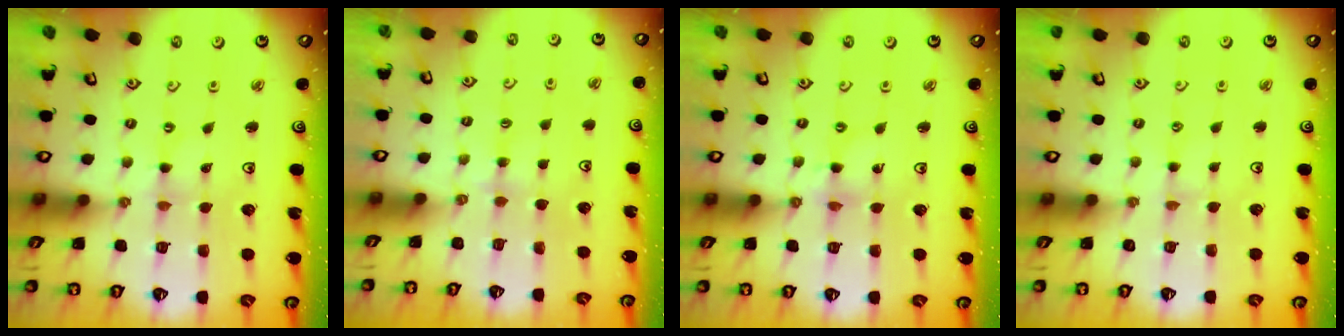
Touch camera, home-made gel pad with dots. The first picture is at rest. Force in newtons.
{"total": 2.3, "press": 2.3, "slide": 0.4}
{"total": 2.0, "press": 2.0, "slide": 0.2}
{"total": 1.2, "press": 1.2, "slide": 0.4}